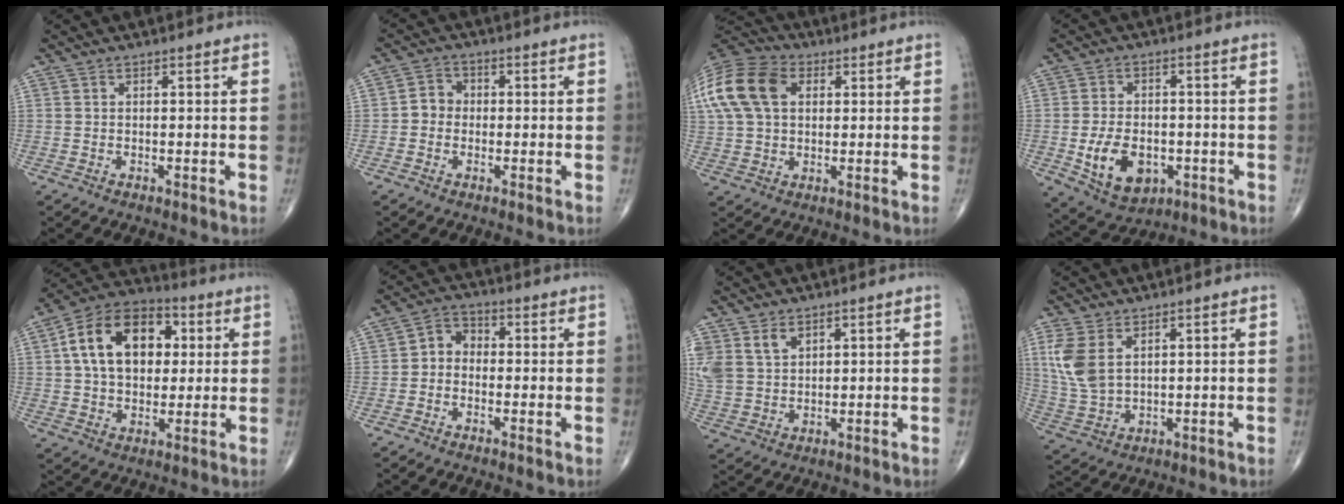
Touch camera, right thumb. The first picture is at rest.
{"total": 3.5, "force": [-0.5, 3.1, 1.5], "torque": [-0.009, 0.013, -0.018]}
{"total": 20.1, "force": [5.7, 14.0, 13.2], "torque": [-0.306, 0.041, 0.103]}
{"total": 10.9, "force": [-2.7, 7.4, 7.5], "torque": [-0.109, 0.007, -0.031]}
{"total": 17.7, "force": [3.8, 11.9, 12.6], "torque": [-0.180, 0.013, 0.059]}
{"total": 4.4, "force": [-0.7, 3.7, 2.4], "torque": [-0.020, 0.020, -0.029]}
{"total": 8.0, "force": [3.9, 5.6, 4.2], "torque": [-0.080, -0.005, 0.092]}
{"total": 8.5, "force": [3.1, 5.0, 6.2], "torque": [-0.140, -0.007, 0.073]}